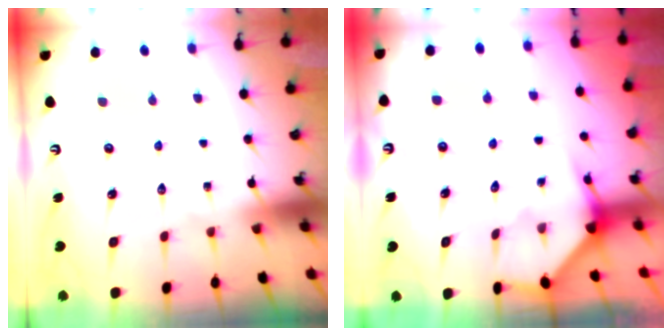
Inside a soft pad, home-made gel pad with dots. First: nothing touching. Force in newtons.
{"total": 4.8, "press": 4.7, "slide": 0.3}